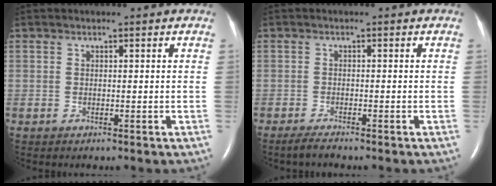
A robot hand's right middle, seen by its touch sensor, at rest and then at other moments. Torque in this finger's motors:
{"motor_torque": [0.12, -0.09, 0.00, 0.02]}